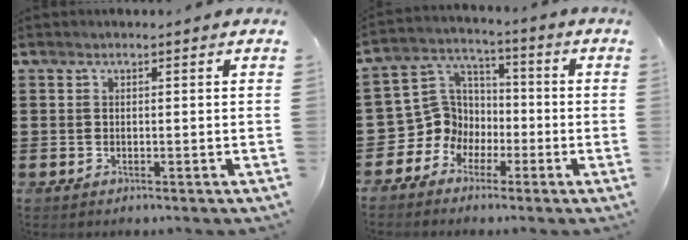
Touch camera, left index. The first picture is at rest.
{"total": 8.2, "force": [-1.9, 7.7, 2.1], "torque": [-0.098, -0.003, -0.041]}